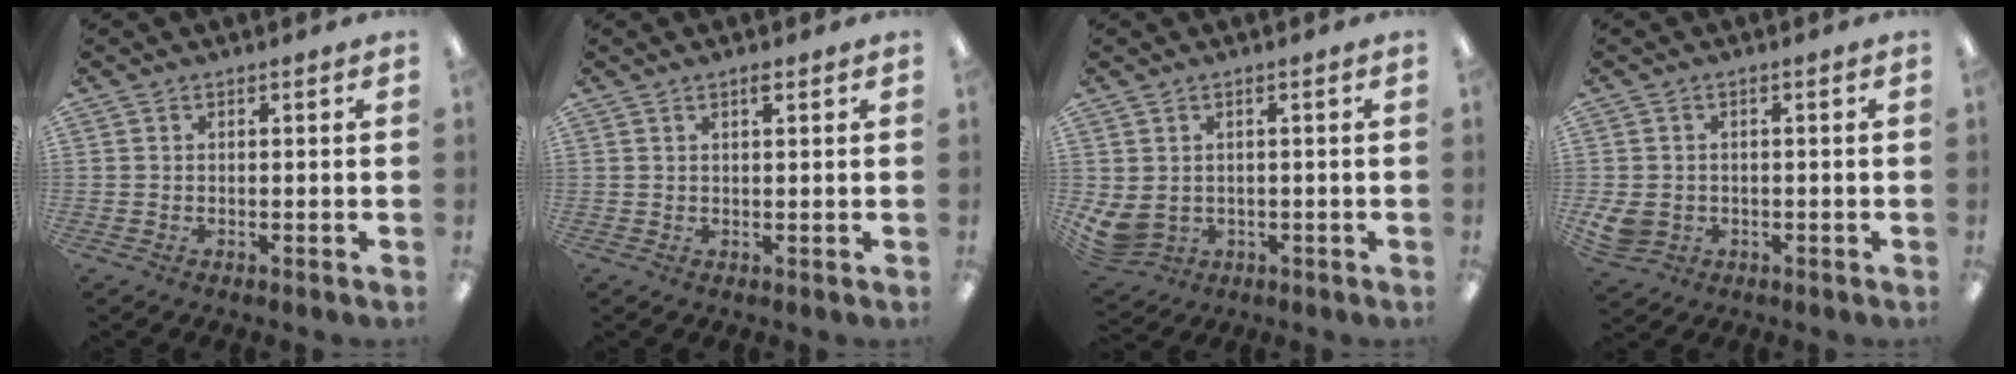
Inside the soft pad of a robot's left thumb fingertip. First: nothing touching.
{"total": 1.5, "force": [1.1, 0.3, 1.0], "torque": [-0.014, -0.002, 0.016]}
{"total": 5.1, "force": [0.3, 4.3, 2.7], "torque": [-0.078, -0.004, 0.006]}
{"total": 4.8, "force": [-0.9, 4.1, 2.4], "torque": [-0.069, 0.000, -0.018]}